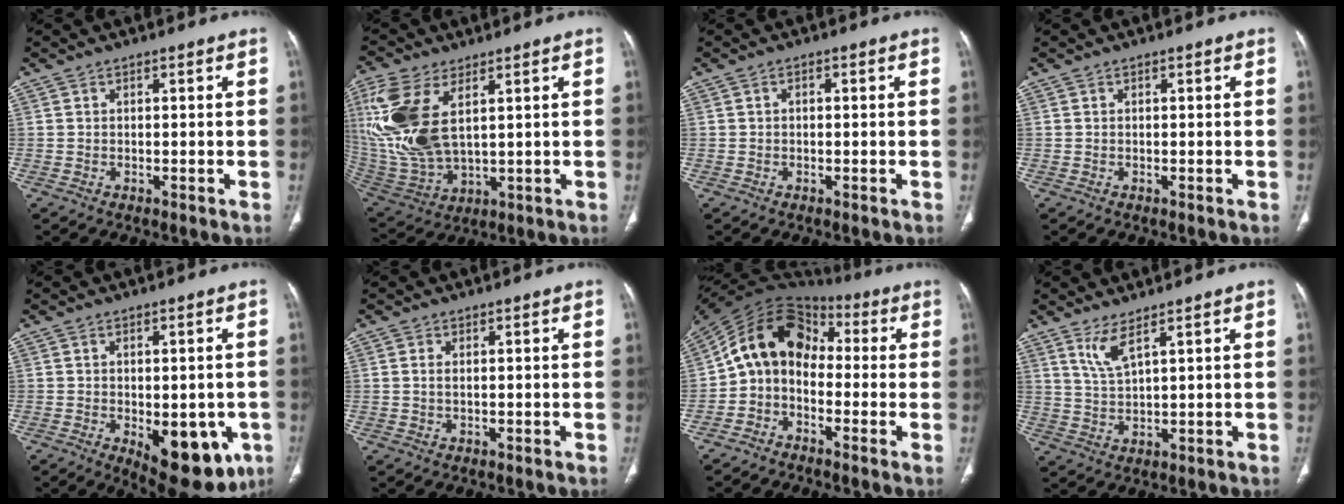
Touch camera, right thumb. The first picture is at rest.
{"total": 17.6, "force": [5.2, 8.8, 14.4], "torque": [-0.335, -0.017, 0.113]}
{"total": 0.7, "force": [0.0, 0.5, 0.5], "torque": [-0.007, 0.002, -0.003]}
{"total": 0.0}
{"total": 14.1, "force": [-4.7, 7.1, 11.2], "torque": [-0.121, -0.006, -0.046]}
{"total": 0.9, "force": [0.1, 0.4, 0.9], "torque": [-0.024, 0.002, 0.005]}
{"total": 12.0, "force": [-1.3, 9.4, 7.4], "torque": [-0.111, 0.067, -0.041]}
{"total": 4.5, "force": [2.9, 0.7, 3.3], "torque": [-0.074, -0.026, 0.069]}